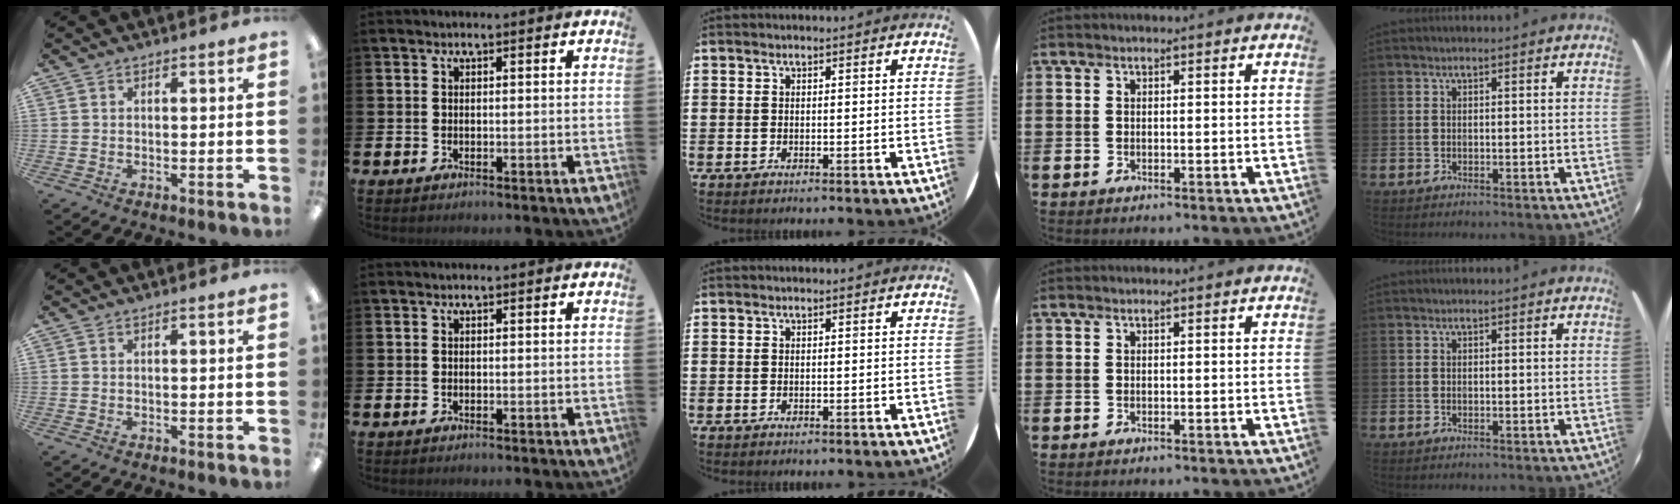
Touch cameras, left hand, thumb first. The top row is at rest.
{}